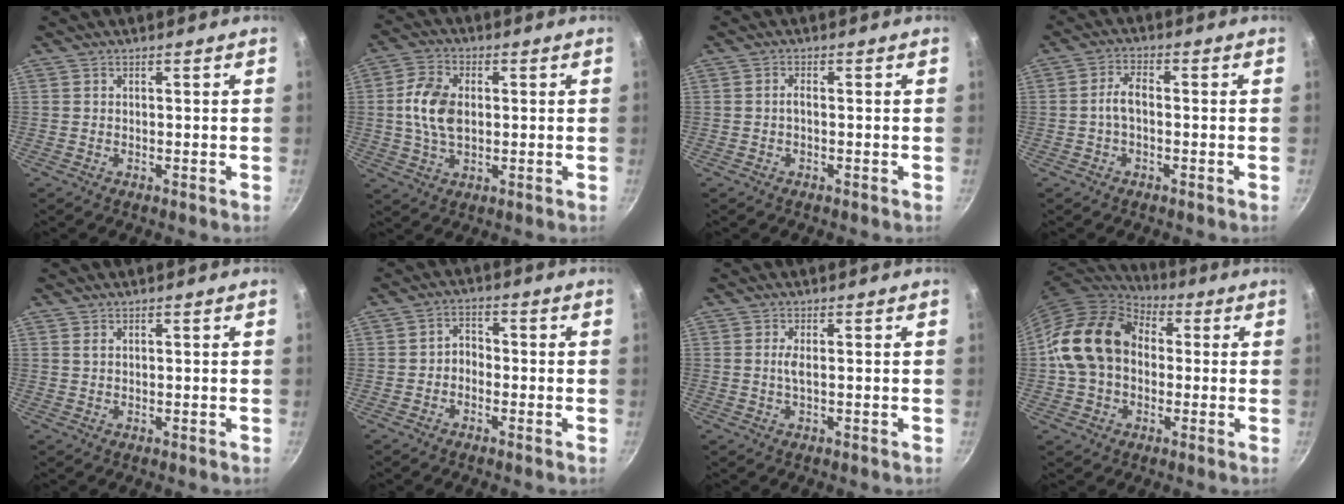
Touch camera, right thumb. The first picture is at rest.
{"total": 9.4, "force": [0.6, 6.0, 7.2], "torque": [-0.131, 0.010, 0.007]}
{"total": 1.2, "force": [-0.3, 0.5, 1.1], "torque": [-0.025, 0.007, -0.007]}
{"total": 4.1, "force": [-0.7, 2.1, 3.4], "torque": [-0.067, 0.021, -0.017]}
{"total": 0.6, "force": [0.4, 0.2, 0.4], "torque": [-0.007, -0.001, 0.008]}
{"total": 3.0, "force": [-1.3, 2.3, 1.5], "torque": [-0.010, 0.018, -0.029]}
{"total": 1.8, "force": [0.1, 0.3, 1.7], "torque": [-0.042, 0.000, 0.002]}
{"total": 16.8, "force": [0.9, 12.7, 10.9], "torque": [-0.169, 0.036, 0.006]}